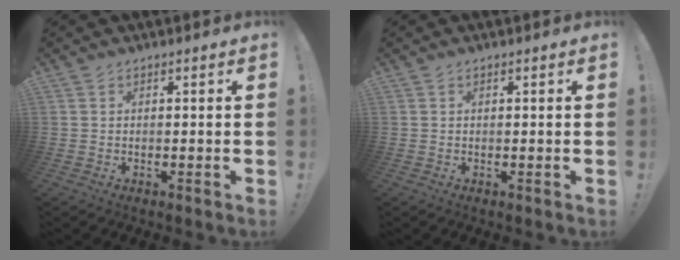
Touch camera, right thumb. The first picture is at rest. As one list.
[{"total": 0.0}]